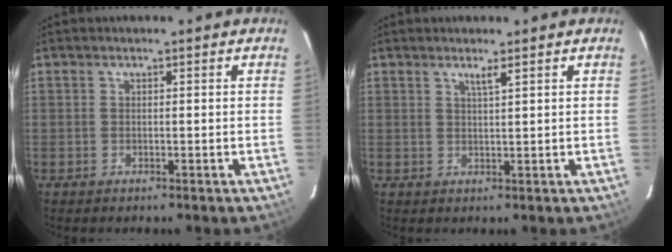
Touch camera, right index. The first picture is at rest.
{"total": 1.6, "force": [1.1, -0.2, 1.2], "torque": [-0.021, -0.001, 0.017]}